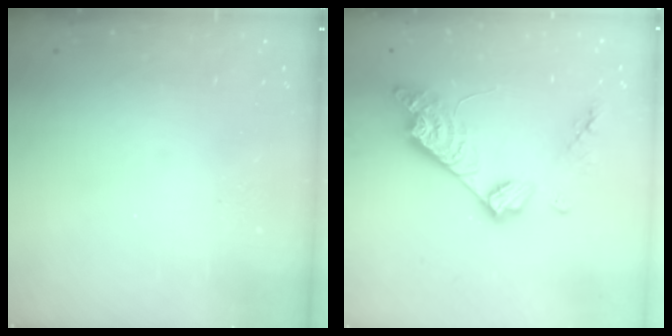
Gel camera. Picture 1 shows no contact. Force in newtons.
{"total": 14.5, "press": 14.5, "slide": 1.0}